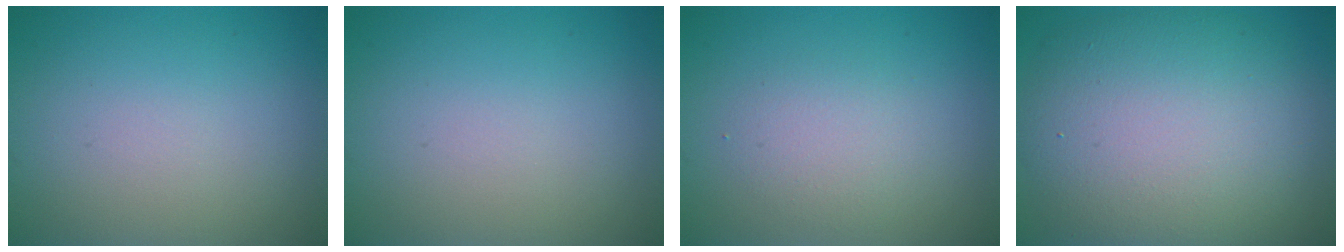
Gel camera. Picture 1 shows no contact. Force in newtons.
{"total": 0.0}
{"total": 2.2, "press": 2.2, "slide": 0.2}
{"total": 11.1, "press": 11.1, "slide": 1.2}